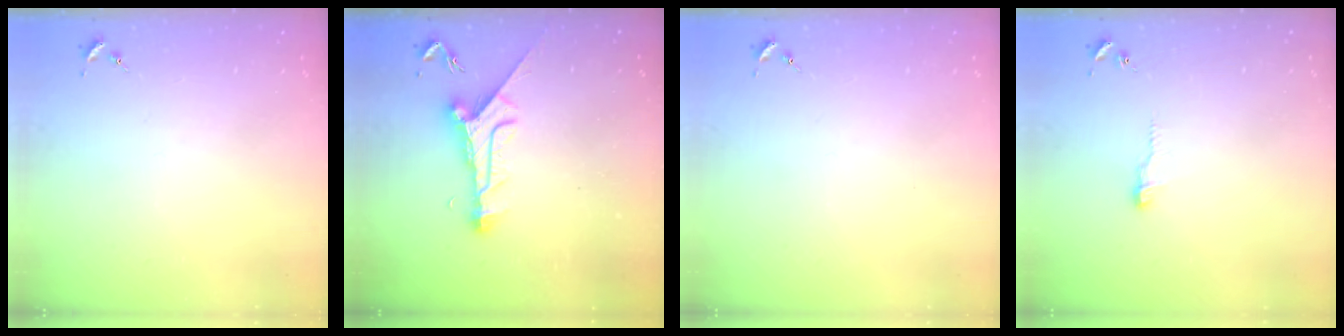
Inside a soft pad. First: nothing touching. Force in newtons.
{"total": 9.9, "press": 9.9, "slide": 0.2}
{"total": 0.0}
{"total": 4.0, "press": 4.0, "slide": 0.4}